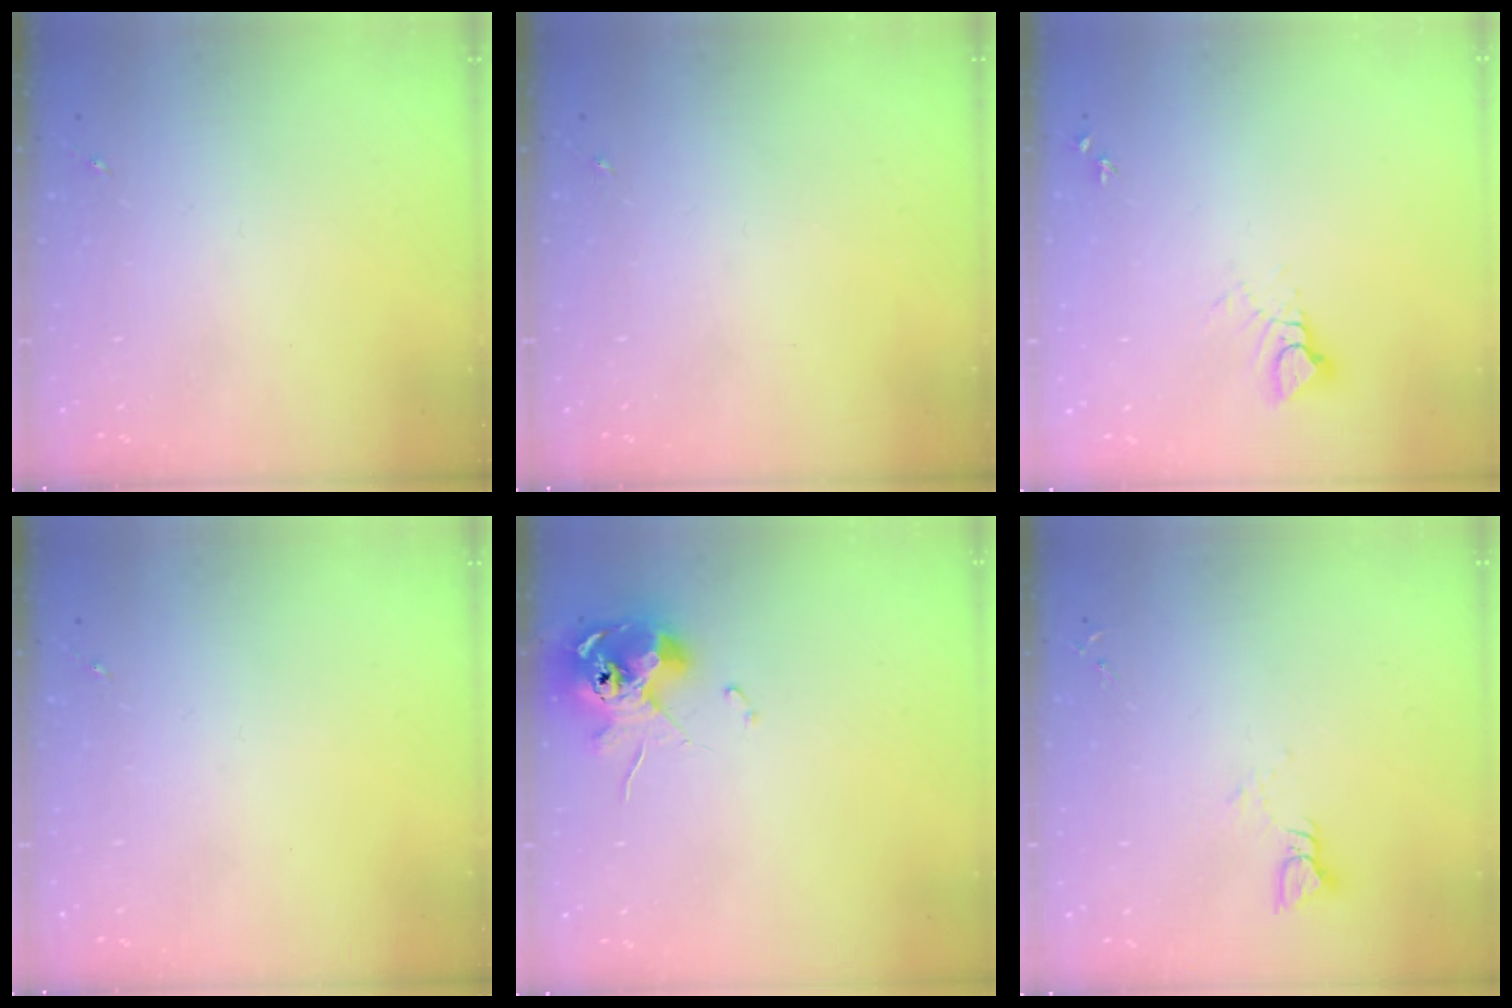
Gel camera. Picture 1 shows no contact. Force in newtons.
{"total": 0.0}
{"total": 4.0, "press": 3.9, "slide": 0.4}
{"total": 0.0}
{"total": 10.4, "press": 10.3, "slide": 1.4}
{"total": 3.5, "press": 3.5, "slide": 0.2}